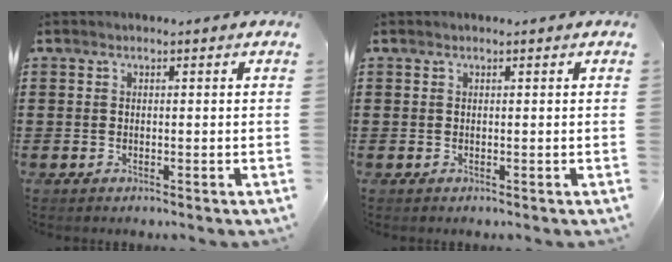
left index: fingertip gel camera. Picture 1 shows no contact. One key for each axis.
{"total": 0.0}